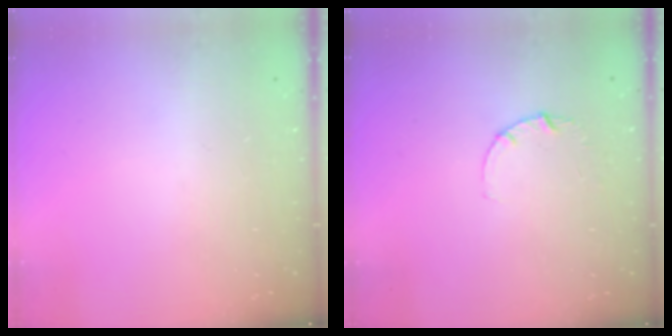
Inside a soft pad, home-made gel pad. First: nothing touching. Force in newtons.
{"total": 2.8, "press": 2.8, "slide": 0.3}